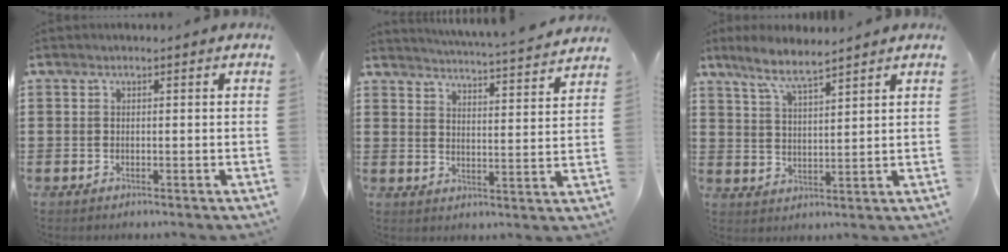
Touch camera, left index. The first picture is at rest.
{"total": 4.4, "force": [4.3, -0.6, 0.6], "torque": [-0.024, -0.038, 0.068]}
{"total": 5.5, "force": [4.6, 0.5, 2.8], "torque": [-0.071, -0.012, 0.082]}